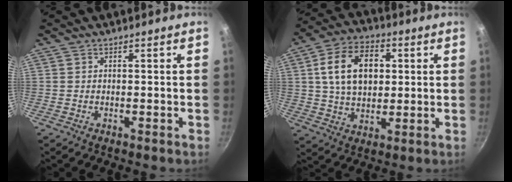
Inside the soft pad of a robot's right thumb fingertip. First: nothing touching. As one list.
[{"total": 14.5, "force": [3.0, 9.9, 10.2], "torque": [-0.150, 0.008, 0.045]}]